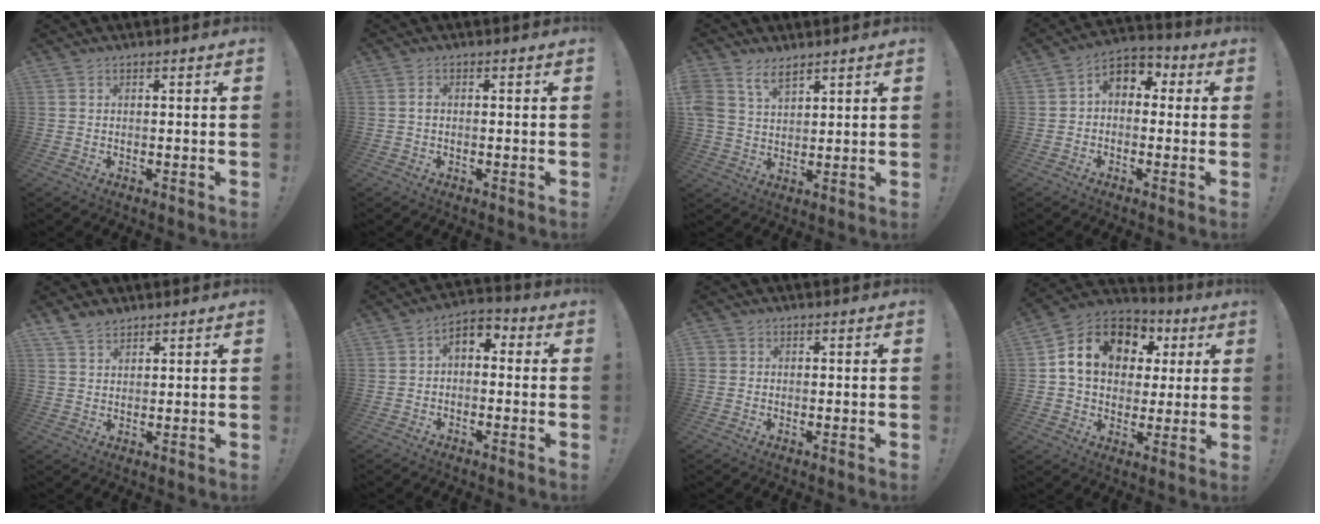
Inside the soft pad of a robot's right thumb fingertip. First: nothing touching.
{"total": 0.8, "force": [-0.3, 0.4, 0.6], "torque": [-0.016, 0.005, -0.006]}
{"total": 7.2, "force": [5.1, 3.8, 3.2], "torque": [-0.064, -0.020, 0.100]}
{"total": 6.1, "force": [0.0, 5.0, 3.5], "torque": [-0.060, 0.013, 0.006]}
{"total": 4.3, "force": [3.5, 2.1, 1.5], "torque": [-0.030, -0.018, 0.066]}
{"total": 4.3, "force": [-1.5, 3.1, 2.6], "torque": [-0.034, 0.015, -0.025]}
{"total": 1.5, "force": [0.0, 1.5, 0.3], "torque": [-0.004, 0.005, 0.000]}
{"total": 14.9, "force": [5.2, 11.5, 7.8], "torque": [-0.122, -0.017, 0.104]}